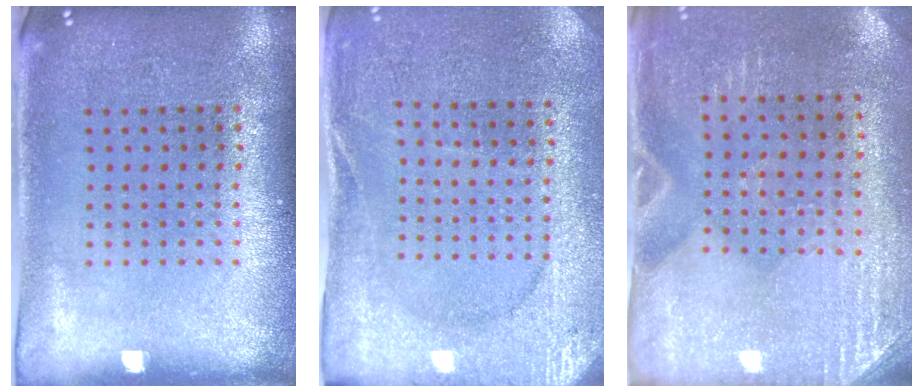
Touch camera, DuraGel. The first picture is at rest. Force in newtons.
{"total": 2.6, "press": 2.6, "slide": 0.4}
{"total": 2.8, "press": 2.5, "slide": 1.3}